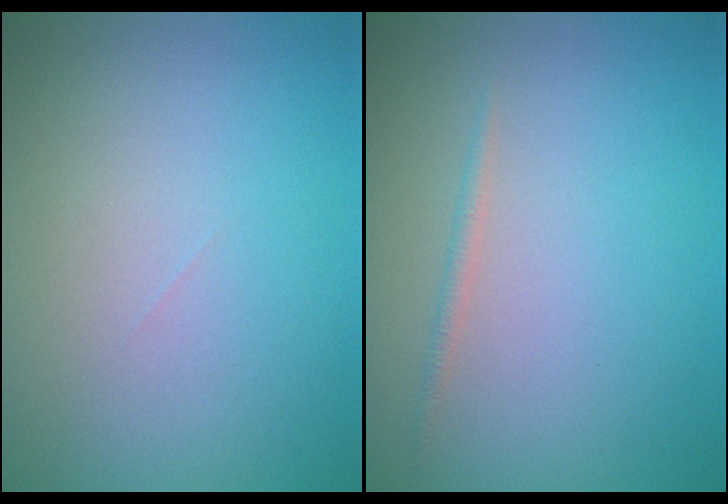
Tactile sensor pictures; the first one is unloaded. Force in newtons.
{"total": 0.7, "press": 0.7, "slide": 0.0}